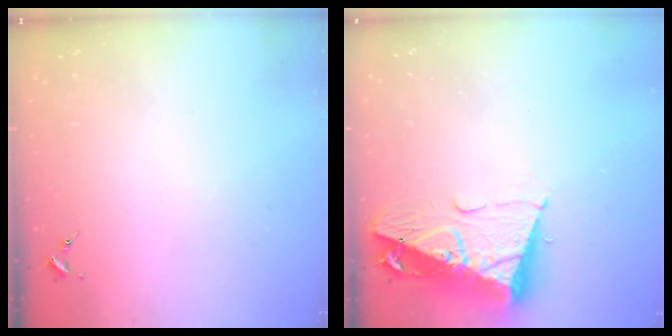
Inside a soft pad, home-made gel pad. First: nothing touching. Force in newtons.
{"total": 12.5, "press": 12.4, "slide": 1.3}